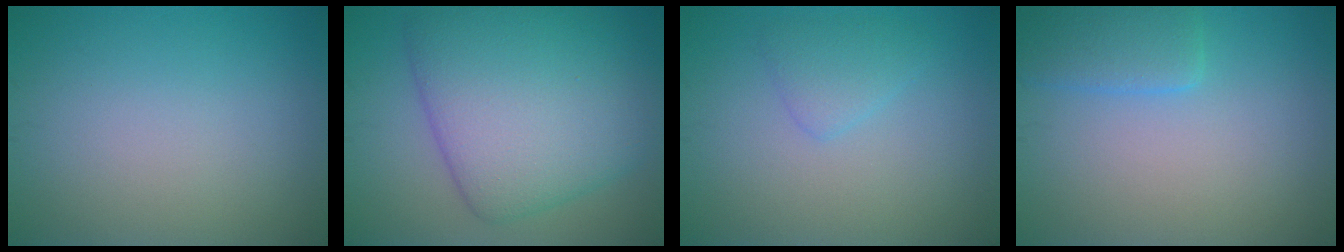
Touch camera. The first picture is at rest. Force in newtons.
{"total": 10.6, "press": 10.6, "slide": 0.2}
{"total": 1.8, "press": 1.8, "slide": 0.2}
{"total": 3.0, "press": 3.0, "slide": 0.2}